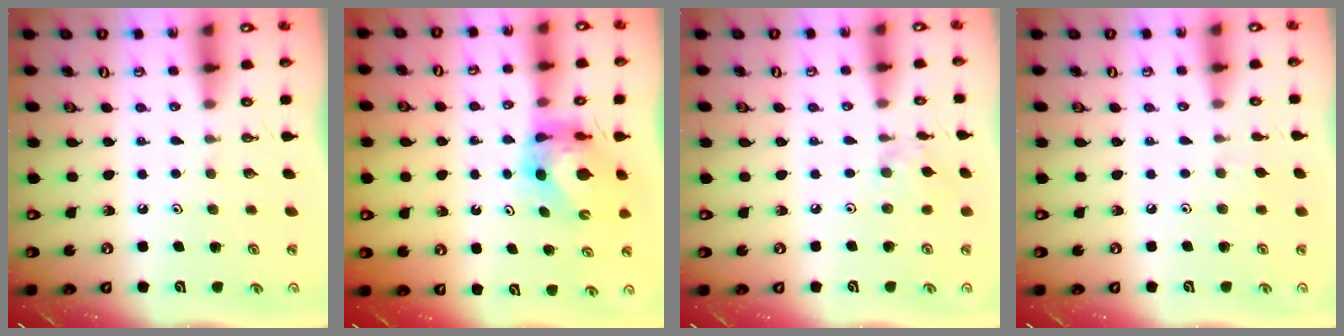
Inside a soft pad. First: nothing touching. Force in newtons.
{"total": 6.4, "press": 6.4, "slide": 0.6}
{"total": 2.0, "press": 2.0, "slide": 0.4}
{"total": 3.9, "press": 3.9, "slide": 0.7}